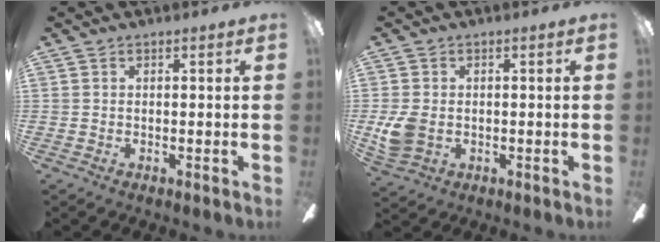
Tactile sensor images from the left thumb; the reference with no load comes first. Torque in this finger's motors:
{"motor_torque": [0.04, 0.14, 0.19, -0.28, 0.04]}